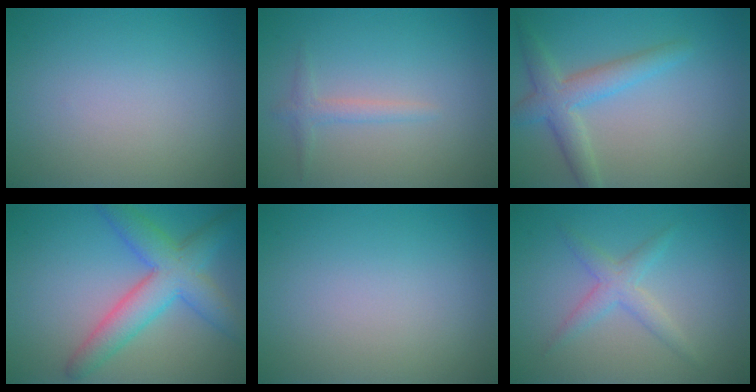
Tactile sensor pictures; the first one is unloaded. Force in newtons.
{"total": 1.3, "press": 1.3, "slide": 0.0}
{"total": 3.6, "press": 3.6, "slide": 0.1}
{"total": 6.1, "press": 6.1, "slide": 0.2}
{"total": 0.0}
{"total": 2.2, "press": 2.2, "slide": 0.1}